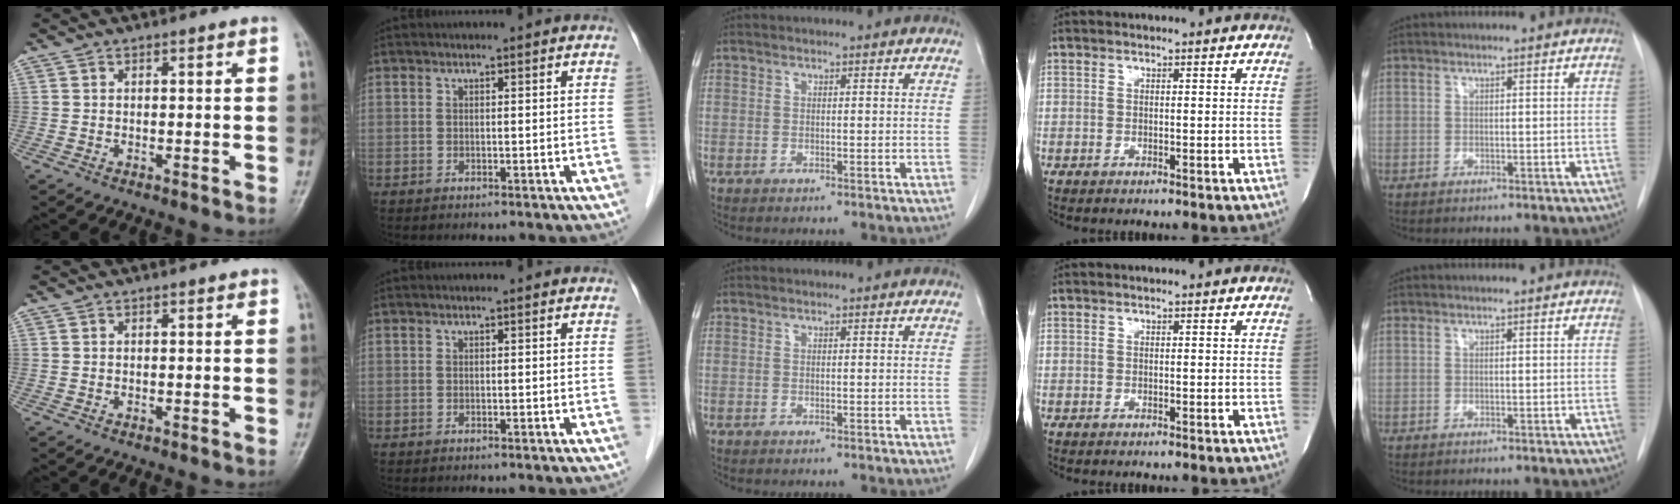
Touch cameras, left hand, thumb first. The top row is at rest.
{}